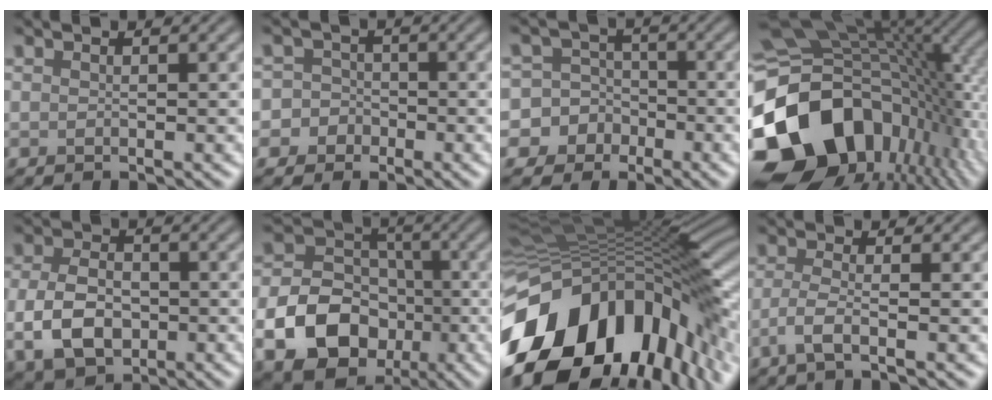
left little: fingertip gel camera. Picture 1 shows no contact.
{"total": 5.2, "force": [-2.2, 4.7, 0.5], "torque": [0.016, 0.008, -0.064]}
{"total": 10.3, "force": [-3.8, 9.5, 1.2], "torque": [-0.044, 0.003, -0.090]}
{"total": 20.0, "force": [-5.1, 14.4, 12.9], "torque": [-0.286, -0.026, -0.081]}
{"total": 6.0, "force": [-1.4, 3.9, 4.3], "torque": [-0.090, -0.006, -0.029]}
{"total": 11.8, "force": [-4.3, 9.3, 6.0], "torque": [-0.117, -0.016, -0.095]}
{"total": 18.6, "force": [-6.8, 10.8, 13.5], "torque": [-0.273, -0.015, -0.119]}
{"total": 2.3, "force": [-1.1, 0.5, 2.0], "torque": [-0.043, -0.001, -0.033]}